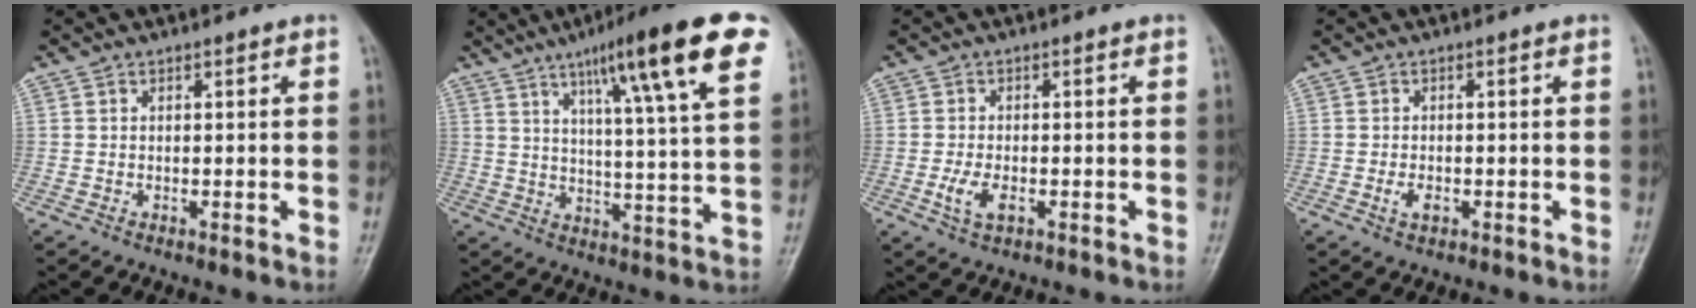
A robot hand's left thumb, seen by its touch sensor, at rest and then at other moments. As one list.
[{"total": 20.1, "force": [10.4, 2.7, 16.9], "torque": [-0.229, -0.020, 0.148]}, {"total": 3.9, "force": [-1.3, 2.0, 3.2], "torque": [-0.068, 0.003, -0.022]}, {"total": 2.2, "force": [-0.7, 1.2, 1.7], "torque": [-0.032, 0.004, -0.012]}]